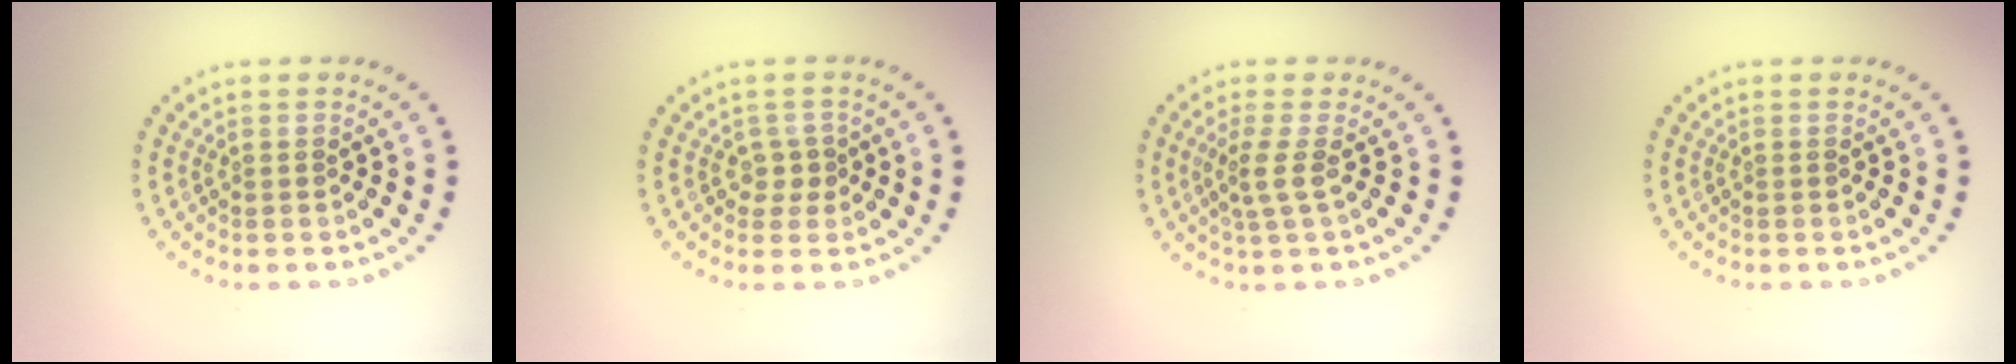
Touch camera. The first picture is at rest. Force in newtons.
{"total": 1.7, "press": 1.4, "slide": 0.9}
{"total": 1.9, "press": 1.4, "slide": 1.3}
{"total": 0.0}